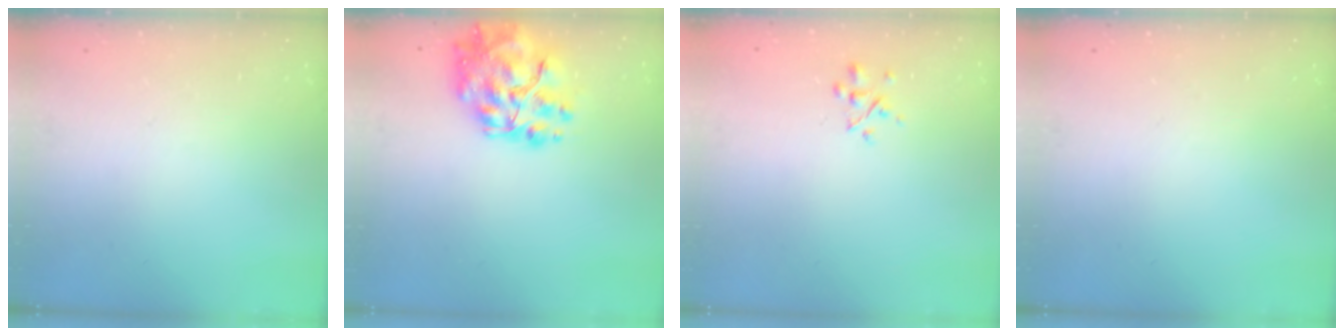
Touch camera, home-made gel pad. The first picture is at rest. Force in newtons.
{"total": 17.2, "press": 16.1, "slide": 6.1}
{"total": 2.8, "press": 2.7, "slide": 0.9}
{"total": 0.0}